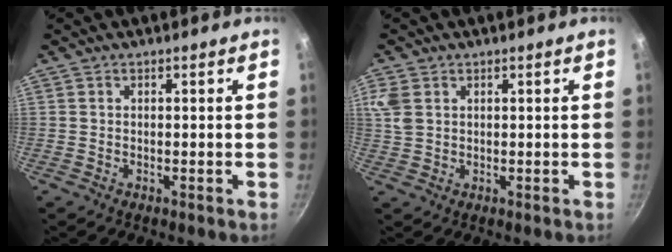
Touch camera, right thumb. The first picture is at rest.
{"total": 5.0, "force": [1.9, 3.5, 2.9], "torque": [-0.060, 0.002, 0.038]}